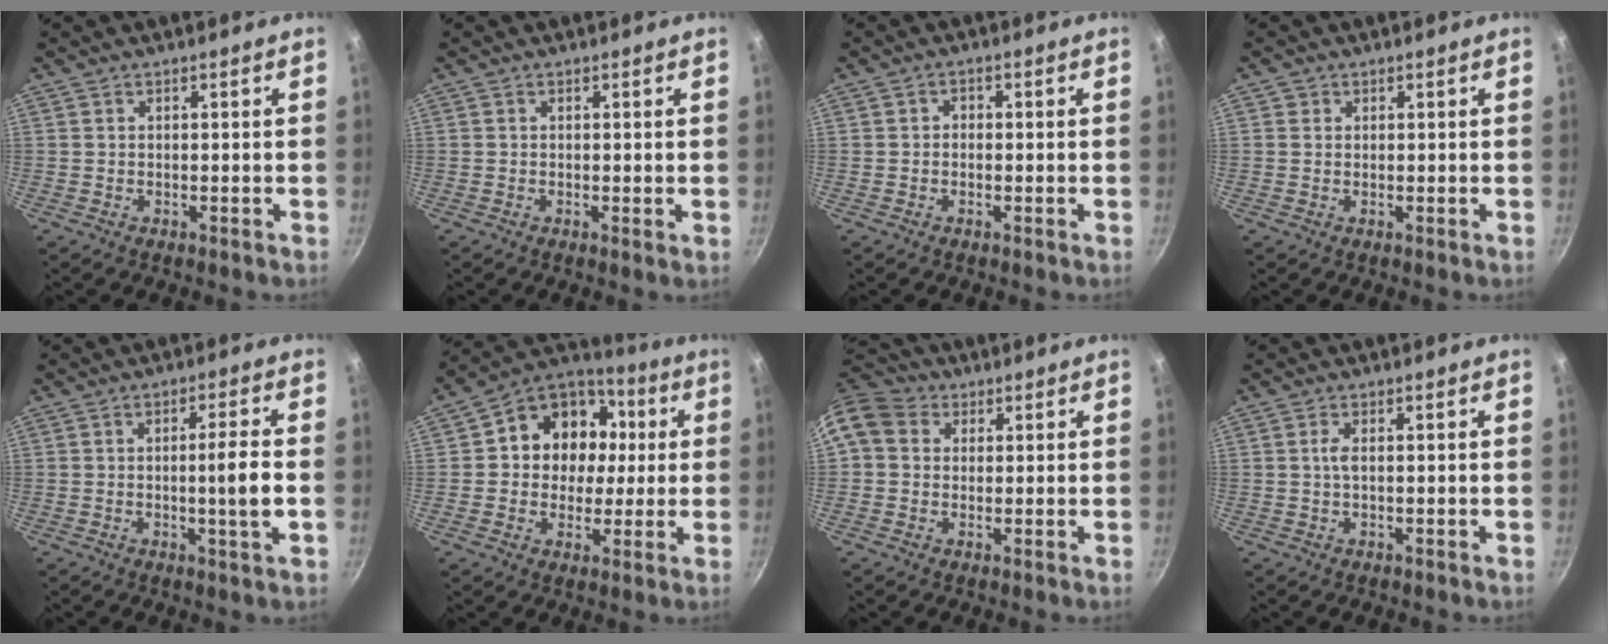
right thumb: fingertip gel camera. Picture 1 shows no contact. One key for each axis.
{"total": 0.7, "fx": 0.2, "fy": 0.2, "fz": 0.7, "tx": -0.011, "ty": -0.003, "tz": 0.000}
{"total": 1.3, "fx": -0.3, "fy": 1.1, "fz": 0.6, "tx": -0.008, "ty": 0.005, "tz": -0.008}
{"total": 1.1, "fx": 0.3, "fy": 1.0, "fz": 0.2, "tx": 0.003, "ty": 0.000, "tz": 0.000}
{"total": 6.4, "fx": -0.9, "fy": 0.1, "fz": 6.3, "tx": -0.106, "ty": 0.008, "tz": -0.014}
{"total": 15.7, "fx": 1.9, "fy": 13.4, "fz": 7.9, "tx": -0.089, "ty": 0.026, "tz": 0.014}
{"total": 9.7, "fx": 2.2, "fy": 8.1, "fz": 4.8, "tx": -0.083, "ty": 0.019, "tz": 0.024}
{"total": 1.6, "fx": 0.1, "fy": 0.5, "fz": 1.5, "tx": -0.035, "ty": 0.003, "tz": 0.000}